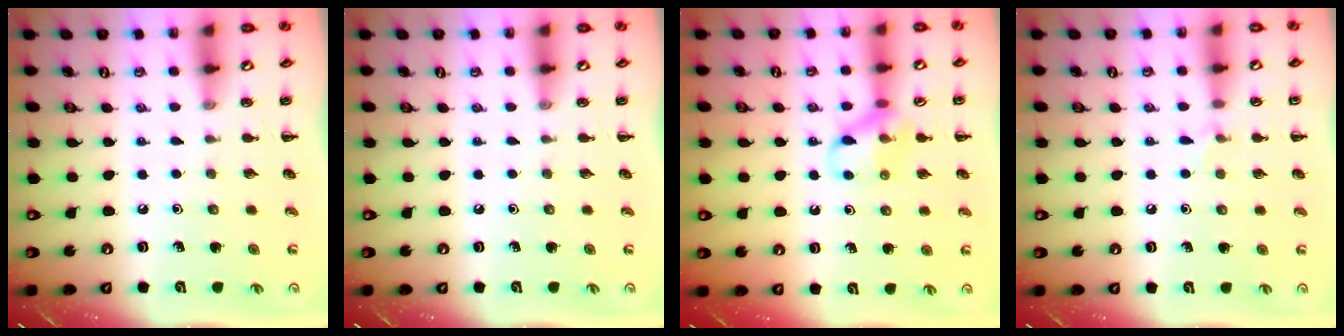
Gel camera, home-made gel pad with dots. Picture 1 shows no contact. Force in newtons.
{"total": 0.0}
{"total": 10.6, "press": 10.6, "slide": 0.9}
{"total": 4.5, "press": 4.3, "slide": 1.6}